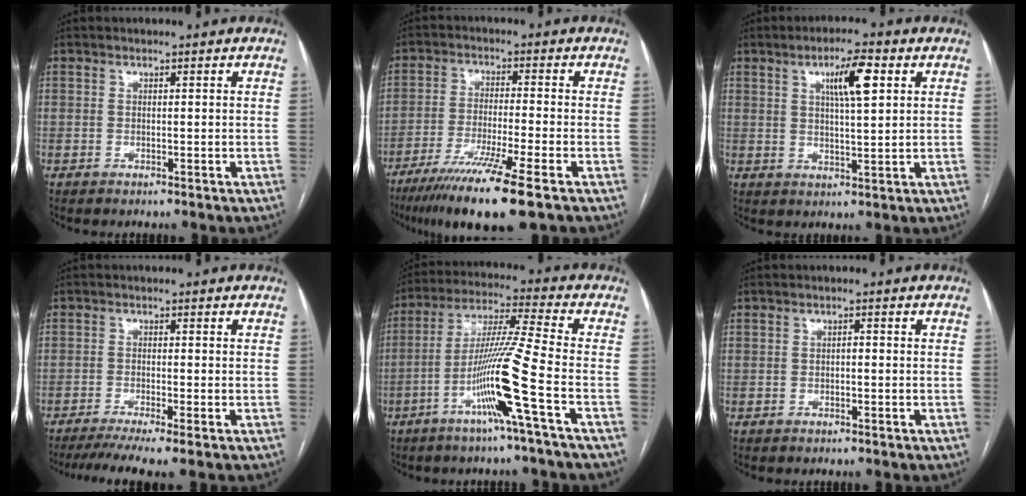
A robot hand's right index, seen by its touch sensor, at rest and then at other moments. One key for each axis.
{"total": 12.7, "fx": -8.3, "fy": -0.8, "fz": 9.5, "tx": -0.171, "ty": -0.036, "tz": -0.138}
{"total": 6.9, "fx": 2.7, "fy": 1.0, "fz": 6.3, "tx": -0.109, "ty": 0.007, "tz": 0.044}
{"total": 6.6, "fx": -5.1, "fy": -0.6, "fz": 4.1, "tx": -0.062, "ty": -0.013, "tz": -0.082}
{"total": 12.4, "fx": -4.9, "fy": -2.3, "fz": 11.2, "tx": -0.214, "ty": -0.004, "tz": -0.097}
{"total": 0.7, "fx": -0.2, "fy": 0.3, "fz": 0.6, "tx": -0.009, "ty": 0.003, "tz": -0.004}